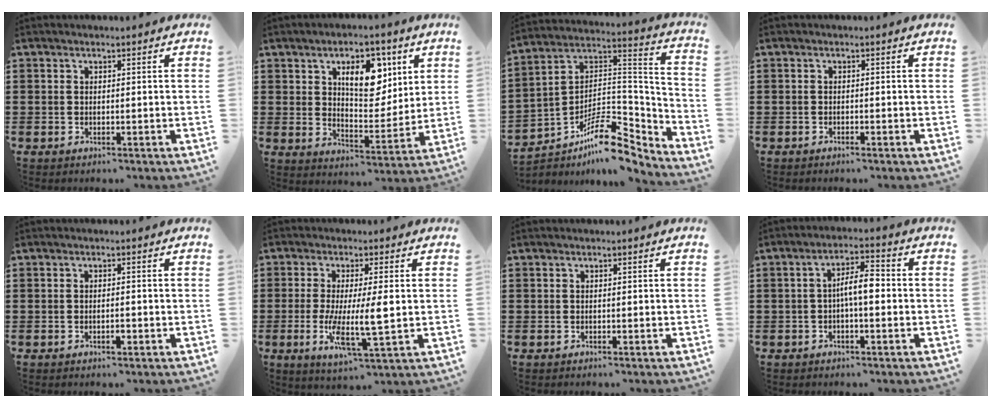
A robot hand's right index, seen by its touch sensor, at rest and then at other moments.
{"total": 9.5, "force": [4.4, 5.2, 6.7], "torque": [-0.102, -0.006, 0.069]}
{"total": 11.7, "force": [-7.9, 5.1, 6.9], "torque": [-0.114, 0.017, -0.145]}
{"total": 0.7, "force": [-0.6, -0.1, 0.2], "torque": [-0.006, -0.003, -0.012]}
{"total": 1.3, "force": [-0.6, 0.3, 1.1], "torque": [-0.023, -0.002, -0.010]}
{"total": 7.8, "force": [-0.8, 1.4, 7.7], "torque": [-0.146, -0.020, -0.020]}
{"total": 0.0}
{"total": 5.0, "force": [-0.4, 1.3, 4.8], "torque": [-0.096, 0.008, -0.012]}